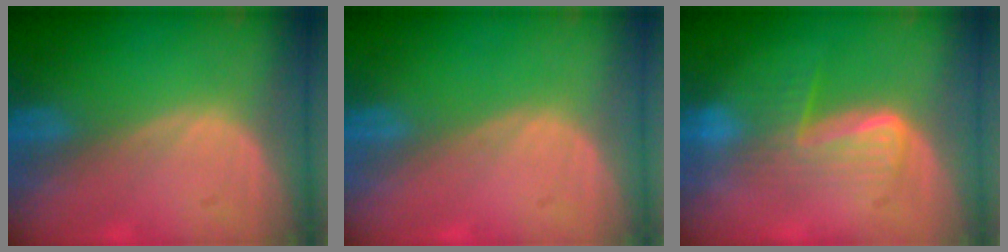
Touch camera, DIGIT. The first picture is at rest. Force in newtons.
{"total": 0.0}
{"total": 6.6, "press": 6.3, "slide": 1.9}